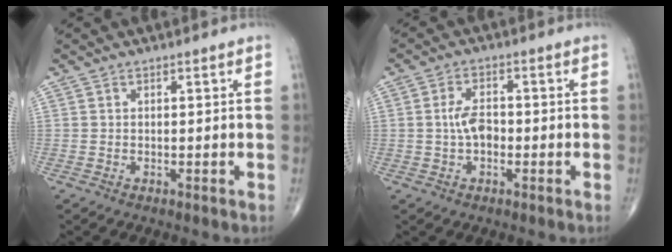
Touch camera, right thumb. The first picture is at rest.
{"total": 4.6, "force": [-0.5, 2.7, 3.7], "torque": [-0.065, 0.011, -0.014]}